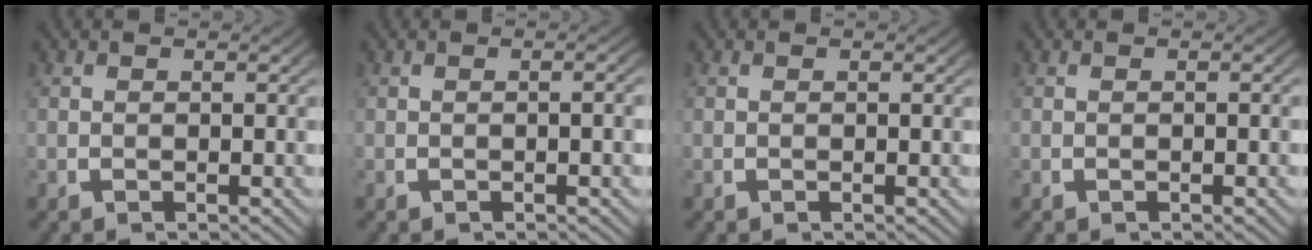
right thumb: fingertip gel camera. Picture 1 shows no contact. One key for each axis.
{"total": 0.8, "fx": -0.2, "fy": -0.1, "fz": 0.8, "tx": -0.012, "ty": 0.005, "tz": -0.003}
{"total": 0.0}
{"total": 0.0}